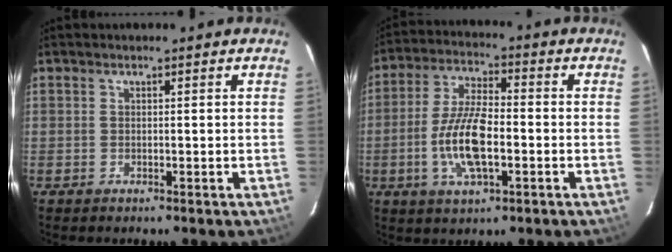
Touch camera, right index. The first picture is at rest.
{"total": 11.5, "force": [-2.9, 4.0, 10.4], "torque": [-0.212, 0.000, -0.056]}